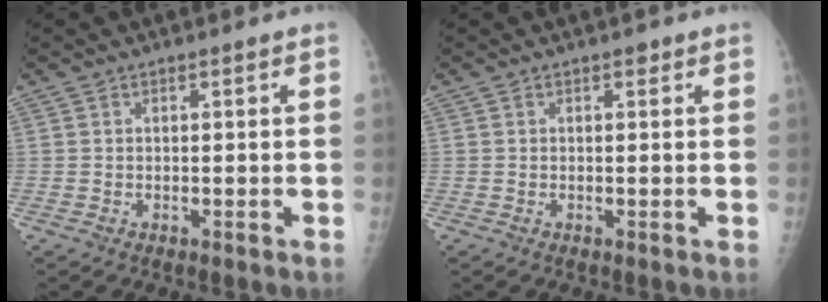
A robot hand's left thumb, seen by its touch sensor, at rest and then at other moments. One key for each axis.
{"total": 0.7, "fx": 0.4, "fy": 0.5, "fz": 0.4, "tx": 0.002, "ty": -0.001, "tz": 0.003}